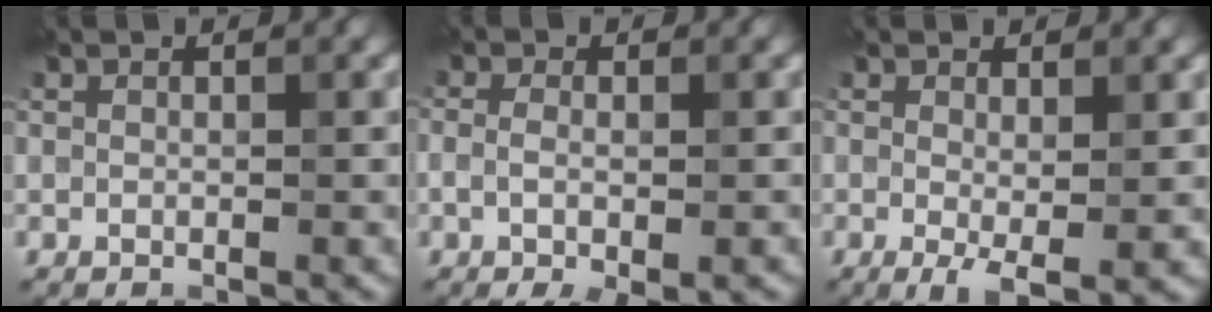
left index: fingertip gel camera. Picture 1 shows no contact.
{"total": 3.6, "force": [-1.2, 1.6, 3.1], "torque": [-0.043, -0.006, -0.014]}
{"total": 2.7, "force": [-0.2, 0.5, 2.6], "torque": [-0.045, -0.012, -0.002]}